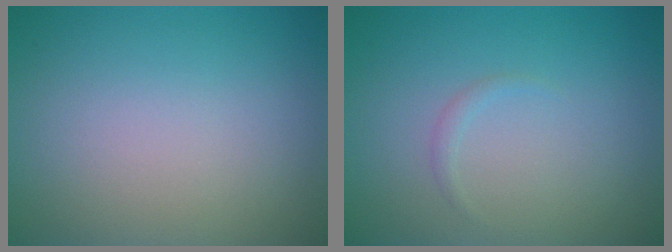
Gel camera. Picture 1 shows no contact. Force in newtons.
{"total": 0.6, "press": 0.5, "slide": 0.1}